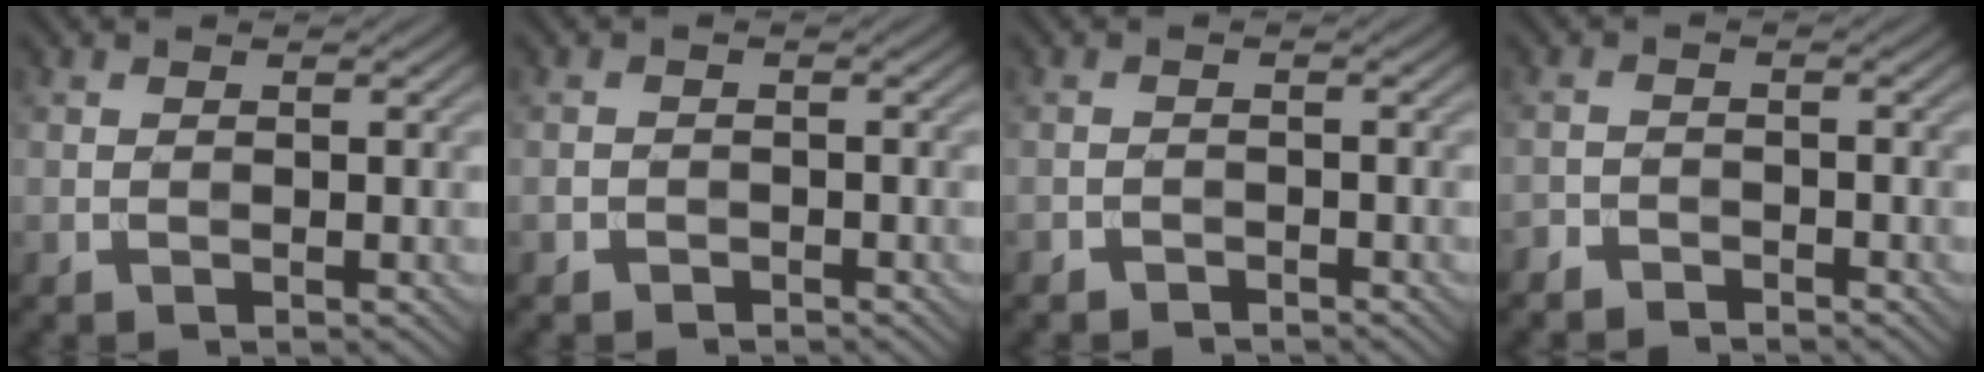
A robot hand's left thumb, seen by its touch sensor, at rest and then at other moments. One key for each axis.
{"total": 1.1, "fx": -0.9, "fy": 0.7, "fz": -0.3, "tx": 0.007, "ty": -0.002, "tz": -0.020}
{"total": 1.1, "fx": -1.1, "fy": 0.1, "fz": -0.4, "tx": 0.007, "ty": -0.001, "tz": -0.021}
{"total": 2.0, "fx": -2.0, "fy": 0.4, "fz": -0.2, "tx": 0.003, "ty": 0.001, "tz": -0.042}